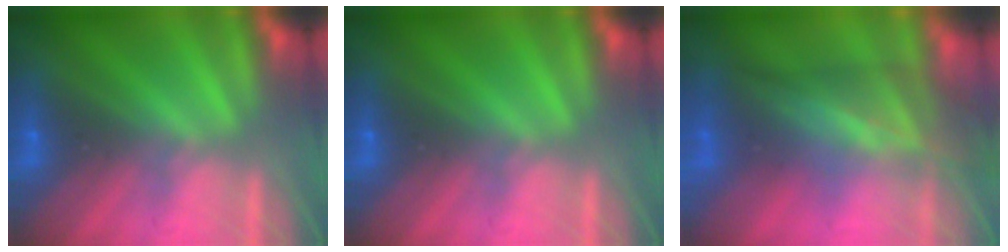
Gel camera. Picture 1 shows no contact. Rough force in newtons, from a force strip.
{"total": 0.0}
{"total": 10.6}